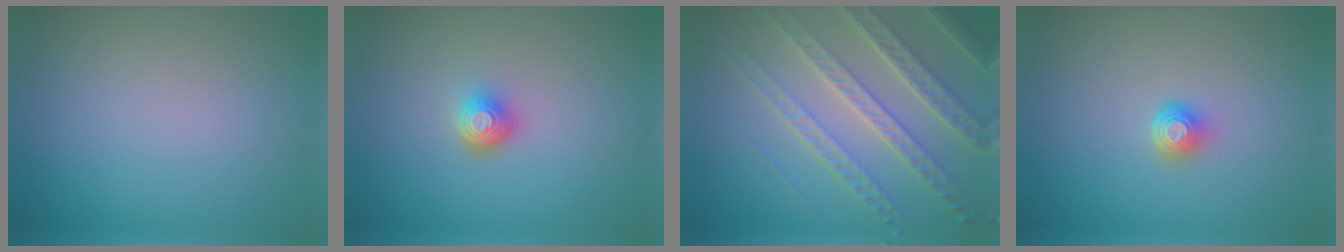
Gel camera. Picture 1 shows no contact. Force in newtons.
{"total": 2.1, "press": 1.5, "slide": 1.5}
{"total": 7.2, "press": 5.1, "slide": 5.1}
{"total": 1.8, "press": 1.3, "slide": 1.3}